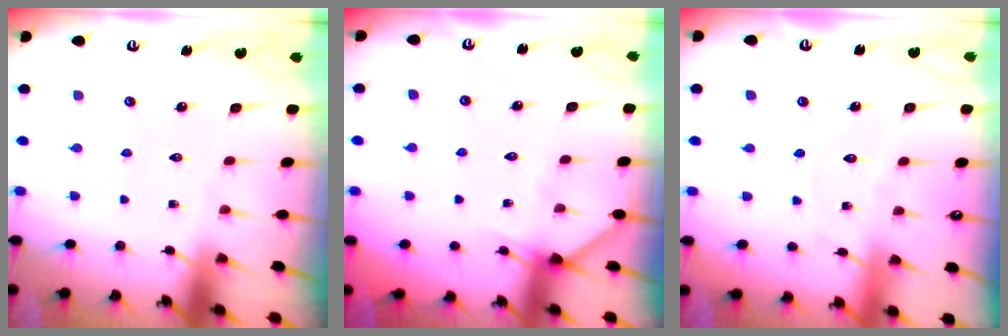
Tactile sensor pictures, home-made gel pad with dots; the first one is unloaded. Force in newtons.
{"total": 3.9, "press": 3.9, "slide": 0.4}
{"total": 6.0, "press": 5.9, "slide": 0.6}